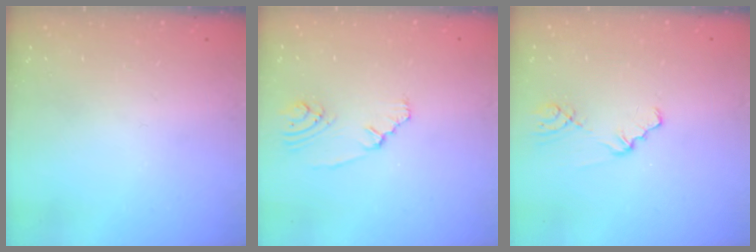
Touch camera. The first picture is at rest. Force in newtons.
{"total": 2.2, "press": 2.1, "slide": 0.6}
{"total": 1.1, "press": 1.0, "slide": 0.2}